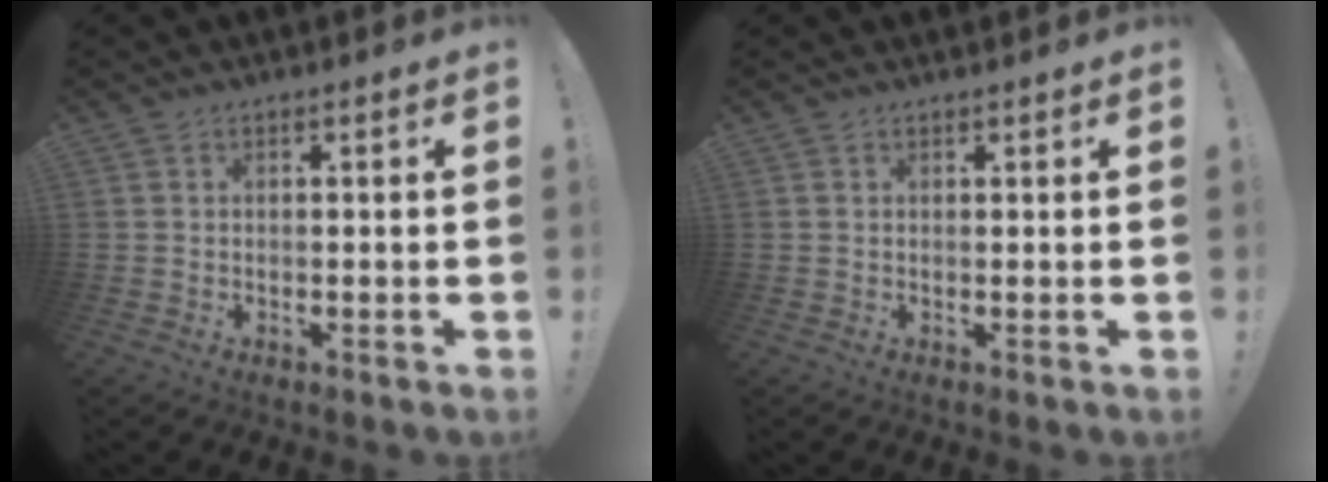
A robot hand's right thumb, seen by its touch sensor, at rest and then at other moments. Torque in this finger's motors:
{"motor_torque": [0.05, -0.04, -0.23, 0.17, 0.00]}